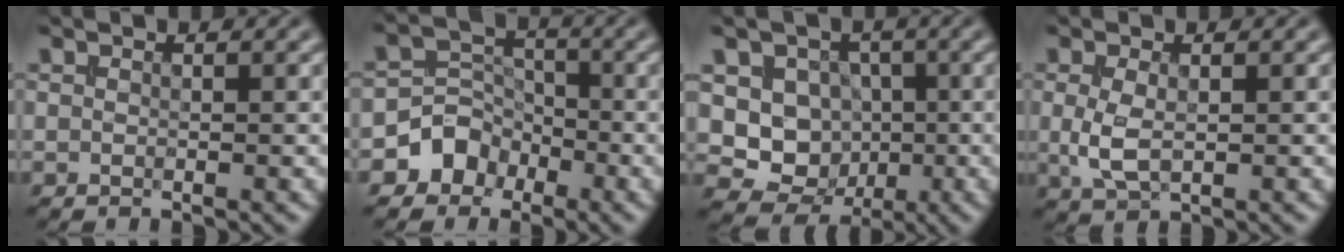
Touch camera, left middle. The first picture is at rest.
{"total": 3.5, "force": [-1.8, 2.9, 0.6], "torque": [0.008, 0.010, -0.038]}
{"total": 6.7, "force": [0.3, 6.1, 2.8], "torque": [-0.023, -0.007, -0.012]}
{"total": 2.9, "force": [0.0, 1.6, 2.4], "torque": [-0.056, -0.003, 0.004]}